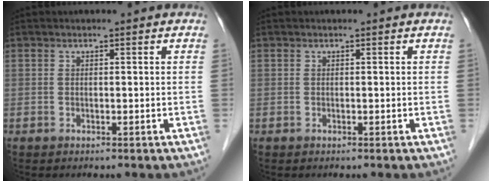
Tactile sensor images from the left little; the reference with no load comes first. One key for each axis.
{"total": 0.0}